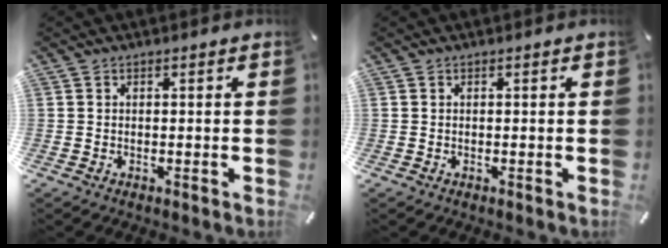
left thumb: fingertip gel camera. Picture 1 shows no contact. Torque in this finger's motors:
{"motor_torque": [0.00, 0.00, 0.00, 0.01, 0.00]}